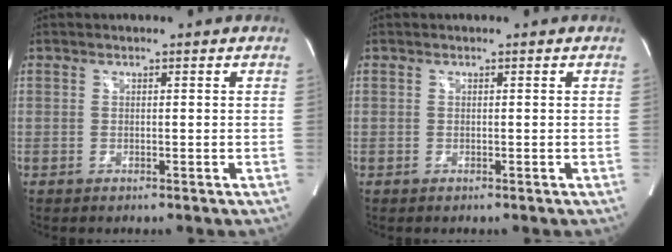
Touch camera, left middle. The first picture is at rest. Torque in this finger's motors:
{"motor_torque": [-0.03, -0.29, -0.10, 0.00]}